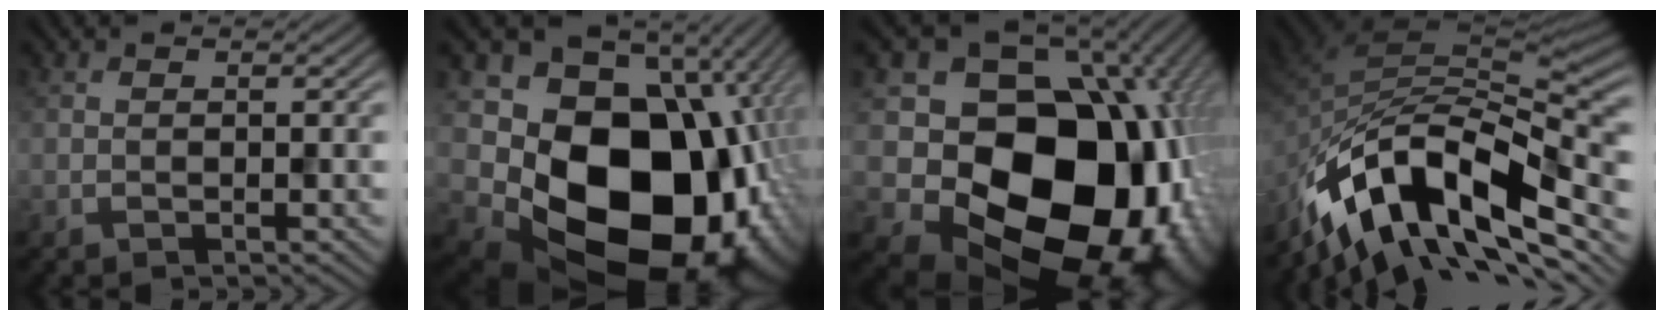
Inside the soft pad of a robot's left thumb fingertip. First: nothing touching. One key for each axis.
{"total": 21.0, "fx": -4.4, "fy": 16.7, "fz": 12.1, "tx": -0.241, "ty": -0.070, "tz": -0.031}
{"total": 21.2, "fx": -1.8, "fy": 17.3, "fz": 12.1, "tx": -0.225, "ty": -0.062, "tz": 0.019}
{"total": 14.9, "fx": -9.0, "fy": 7.4, "fz": 9.3, "tx": -0.190, "ty": 0.001, "tz": -0.162}